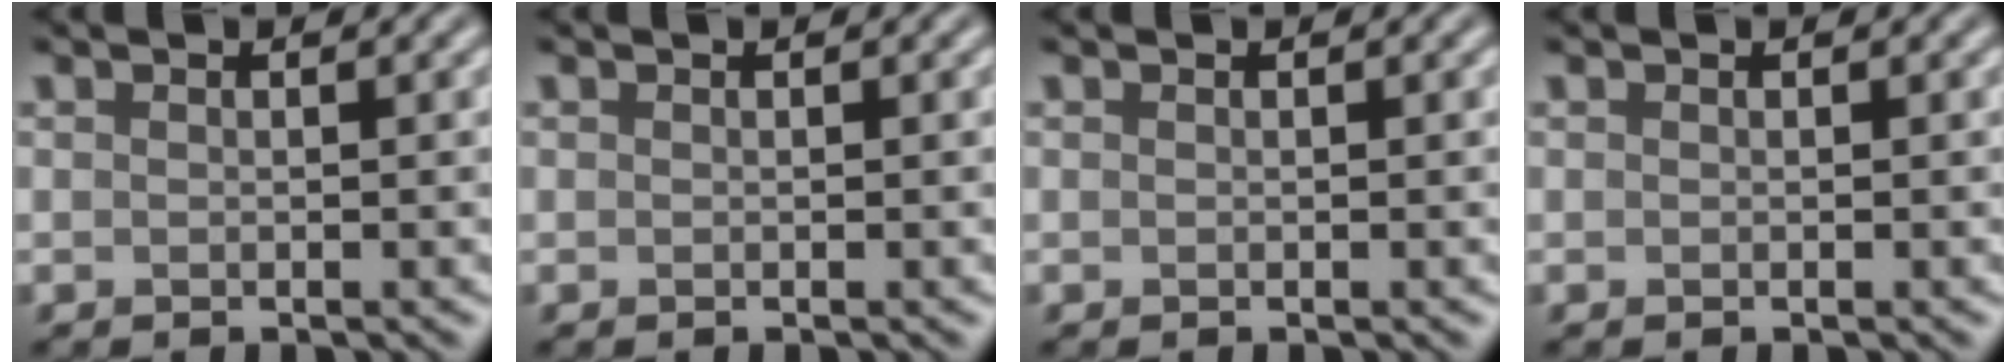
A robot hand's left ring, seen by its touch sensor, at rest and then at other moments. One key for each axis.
{"total": 0.0}
{"total": 0.0}
{"total": 0.0}